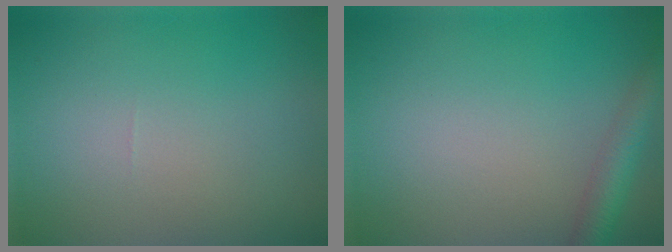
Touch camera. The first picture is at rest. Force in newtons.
{"total": 3.0, "press": 3.0, "slide": 0.1}